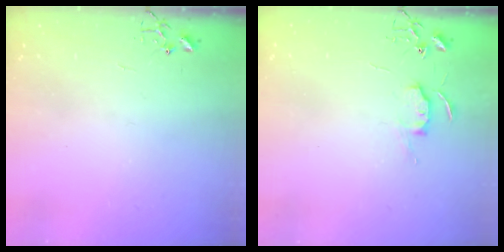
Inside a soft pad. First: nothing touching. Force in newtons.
{"total": 5.7, "press": 5.7, "slide": 0.6}